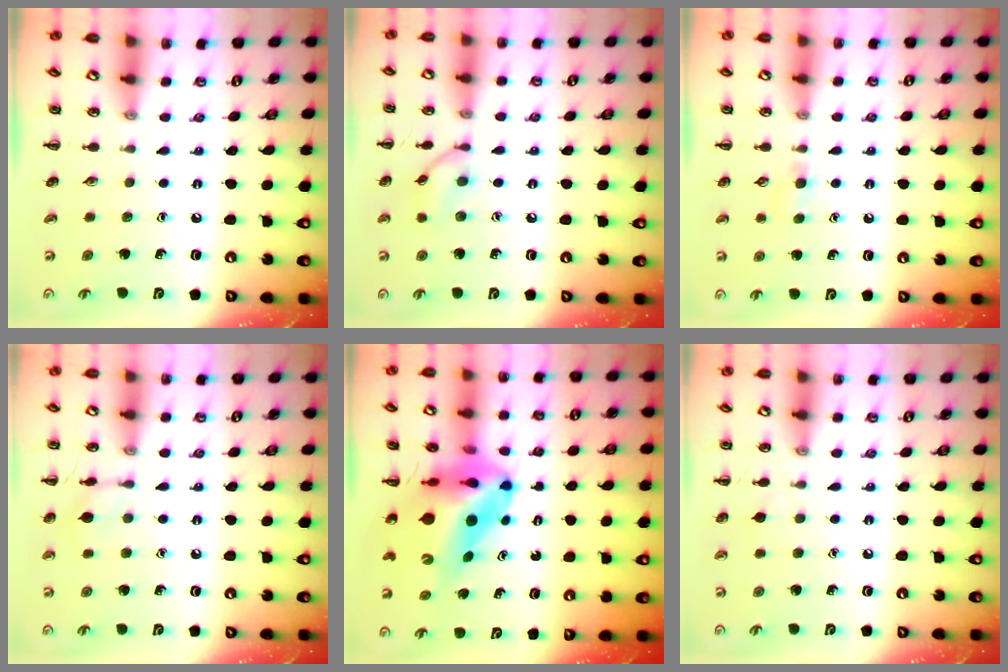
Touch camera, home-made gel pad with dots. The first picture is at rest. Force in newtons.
{"total": 8.0, "press": 8.0, "slide": 0.7}
{"total": 3.6, "press": 3.3, "slide": 1.5}
{"total": 7.5, "press": 7.2, "slide": 1.9}
{"total": 14.8, "press": 14.1, "slide": 4.5}
{"total": 3.9, "press": 3.6, "slide": 1.6}